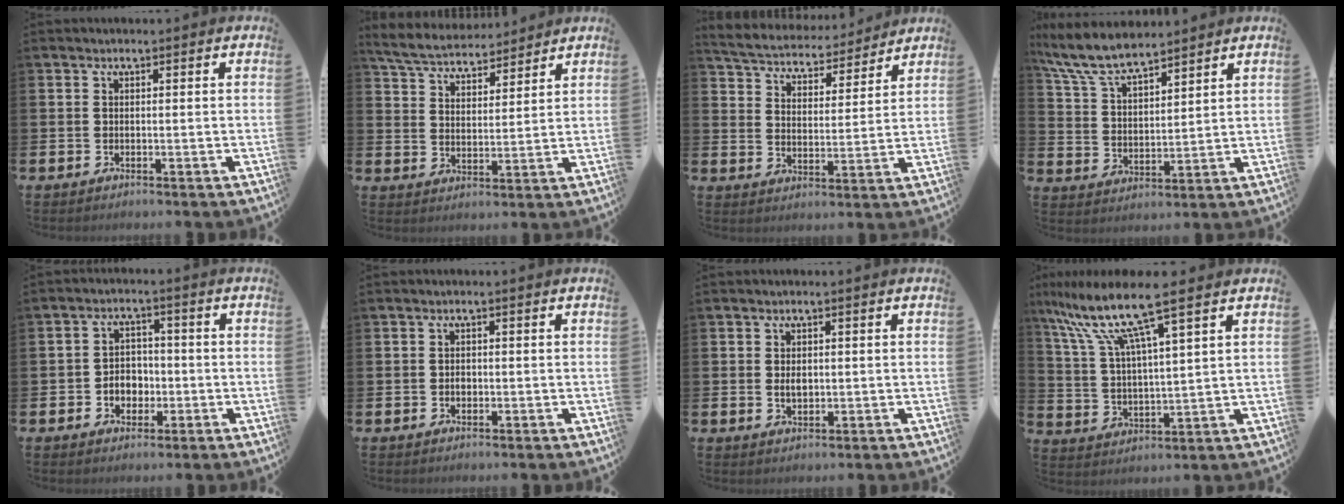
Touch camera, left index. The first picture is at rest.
{"total": 5.9, "force": [5.8, 1.2, 0.7], "torque": [-0.043, -0.032, 0.103]}
{"total": 5.4, "force": [5.2, 1.4, 0.4], "torque": [-0.041, -0.041, 0.089]}
{"total": 8.4, "force": [7.7, 1.6, 2.9], "torque": [-0.088, -0.034, 0.140]}
{"total": 3.6, "force": [-1.2, 3.0, 1.5], "torque": [-0.029, 0.006, -0.031]}
{"total": 1.1, "force": [-0.2, 0.8, 0.7], "torque": [-0.006, 0.002, -0.007]}
{"total": 1.8, "force": [0.2, 1.1, 1.4], "torque": [-0.020, 0.004, 0.000]}
{"total": 11.1, "force": [8.3, 1.2, 7.2], "torque": [-0.172, -0.029, 0.139]}